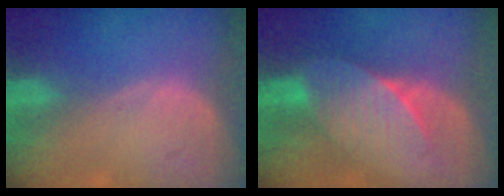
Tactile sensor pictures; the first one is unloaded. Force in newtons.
{"total": 6.9, "press": 6.6, "slide": 2.1}